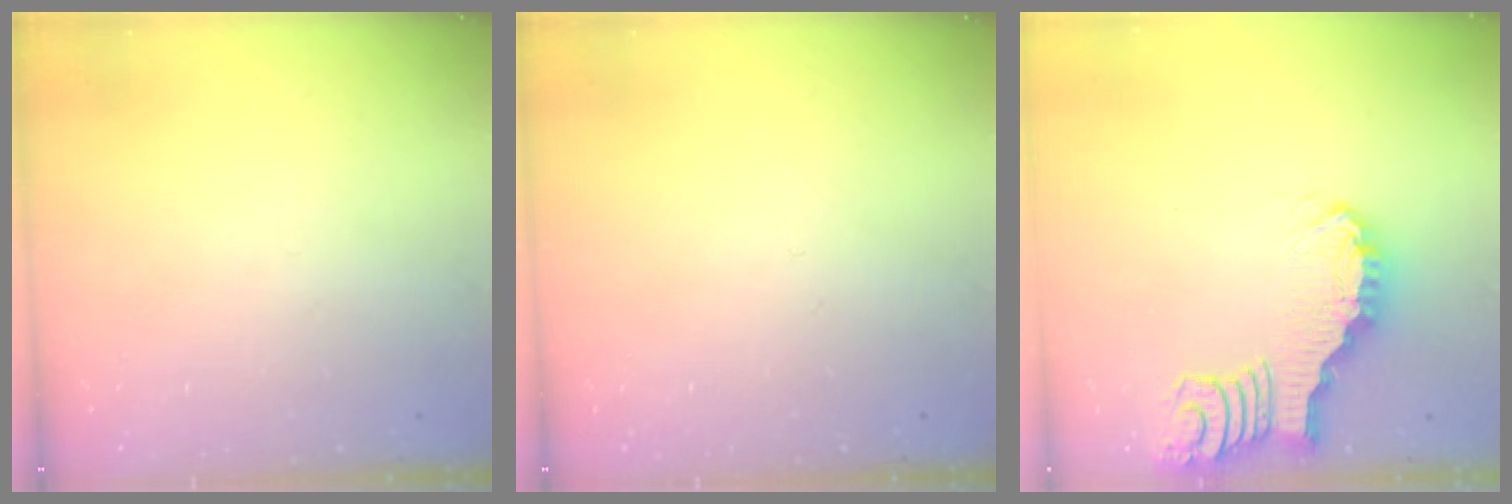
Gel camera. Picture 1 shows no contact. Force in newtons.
{"total": 0.0}
{"total": 2.7, "press": 2.7, "slide": 0.4}